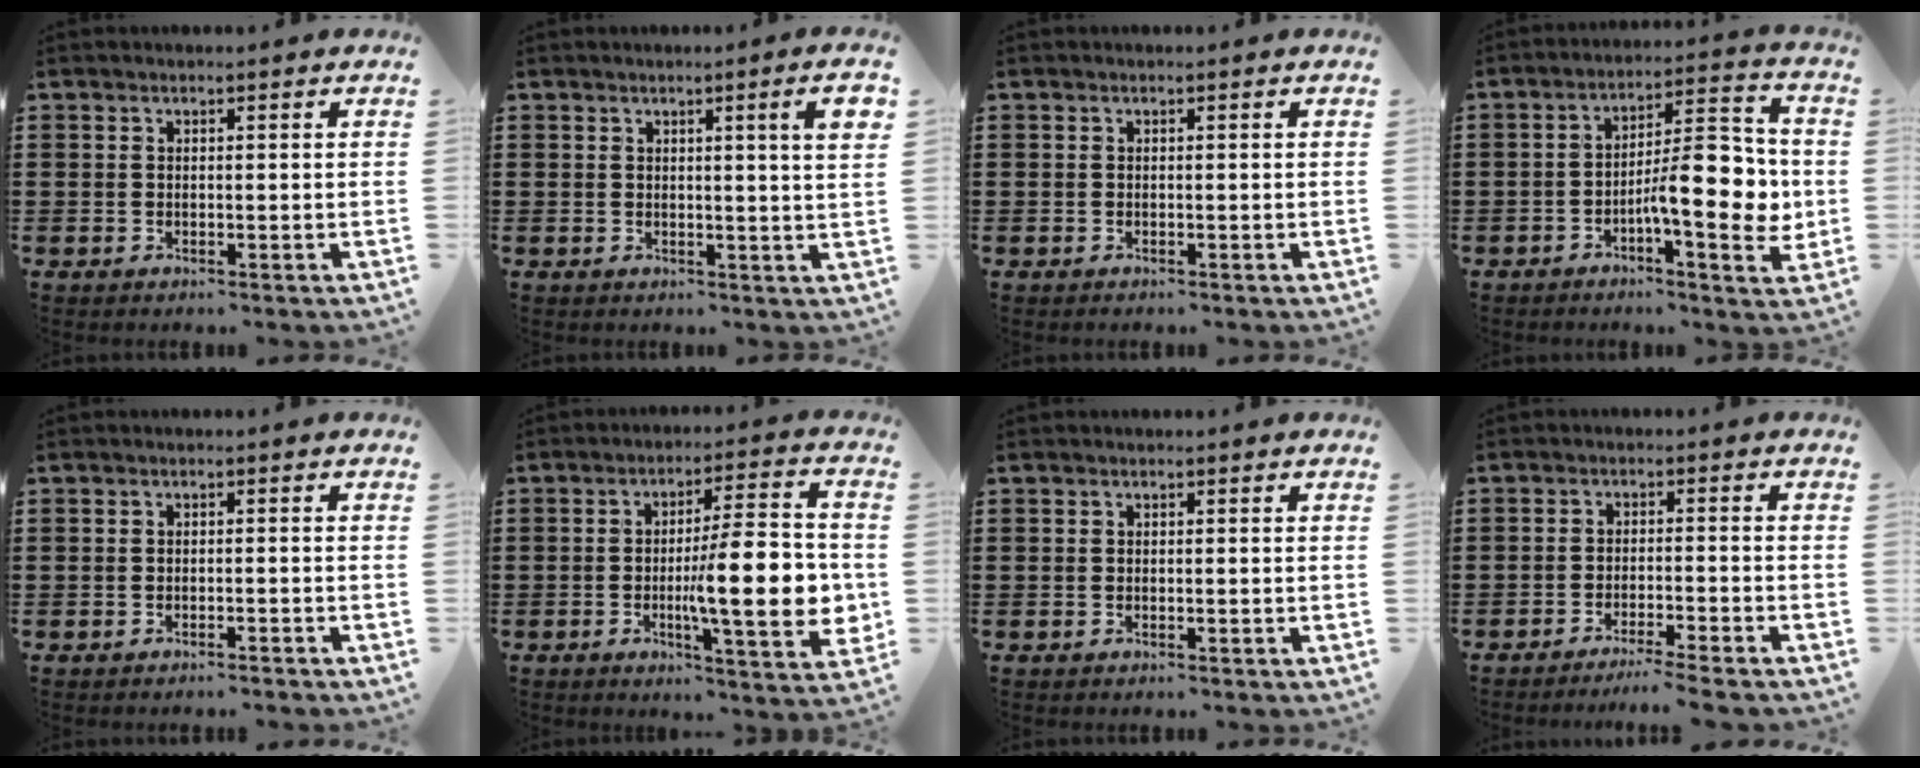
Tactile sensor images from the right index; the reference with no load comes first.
{"total": 4.1, "force": [1.6, -0.2, 3.7], "torque": [-0.064, -0.007, 0.022]}
{"total": 0.0}
{"total": 11.9, "force": [-1.9, 3.8, 11.1], "torque": [-0.146, -0.006, -0.035]}
{"total": 0.9, "force": [-0.9, 0.0, 0.1], "torque": [-0.004, 0.000, -0.019]}
{"total": 13.8, "force": [-1.8, 3.2, 13.3], "torque": [-0.187, -0.016, -0.036]}
{"total": 0.0}
{"total": 3.0, "force": [-2.8, -0.6, 0.9], "torque": [-0.017, -0.004, -0.057]}